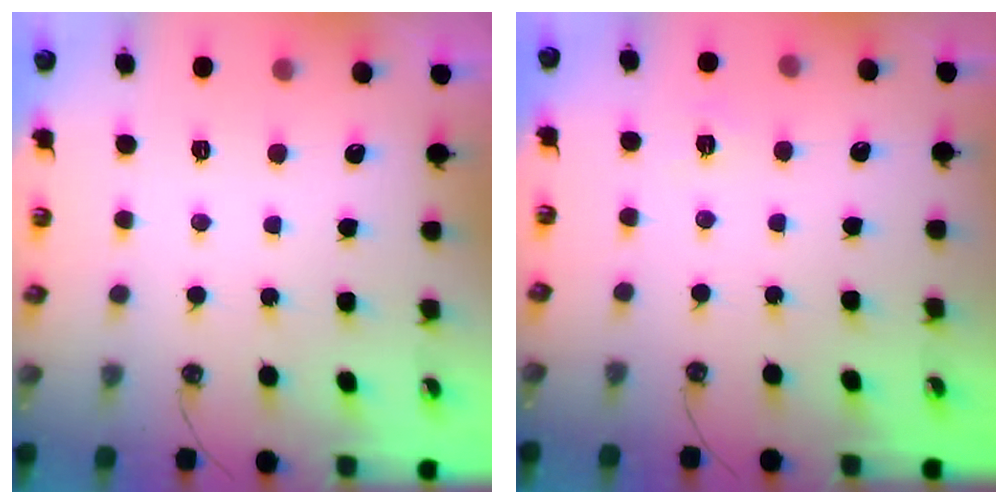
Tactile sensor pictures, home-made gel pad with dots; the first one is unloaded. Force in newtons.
{"total": 2.3, "press": 2.3, "slide": 0.3}